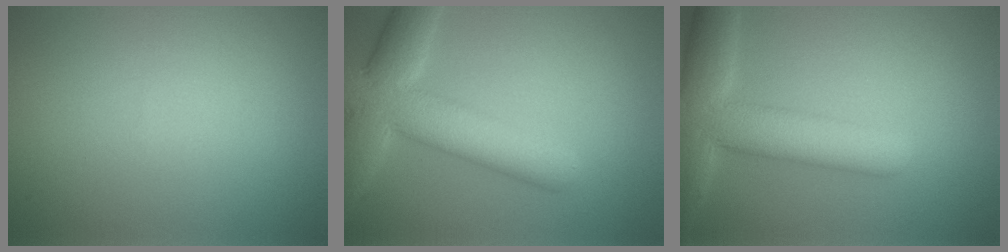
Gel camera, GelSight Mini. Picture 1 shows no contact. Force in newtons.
{"total": 8.3, "press": 8.3, "slide": 0.5}
{"total": 8.1, "press": 8.0, "slide": 0.7}